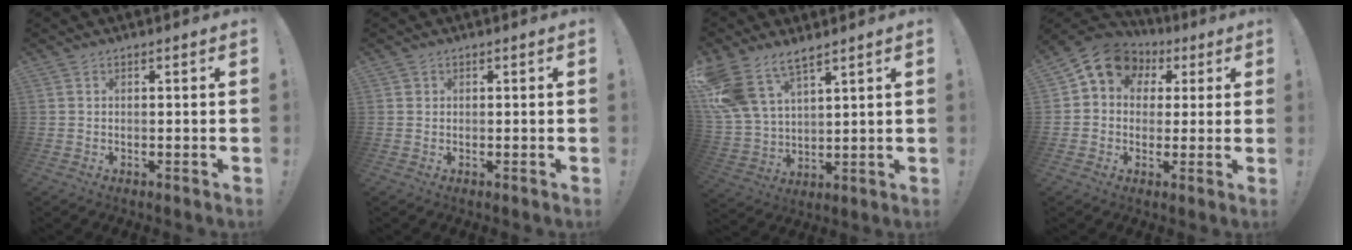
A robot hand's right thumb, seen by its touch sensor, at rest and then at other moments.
{"total": 0.8, "force": [0.5, 0.7, 0.0], "torque": [0.004, 0.000, 0.008]}
{"total": 13.2, "force": [9.2, 6.7, 6.6], "torque": [-0.157, -0.048, 0.181]}
{"total": 10.8, "force": [4.2, 8.8, 4.8], "torque": [-0.068, -0.014, 0.081]}